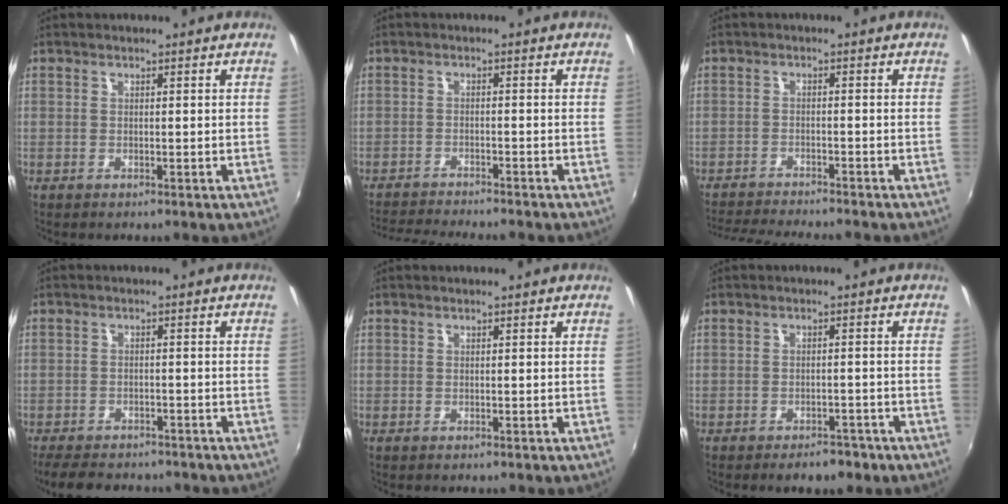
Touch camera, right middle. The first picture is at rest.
{"total": 8.6, "force": [-8.0, 0.1, 3.1], "torque": [-0.077, -0.017, -0.127]}
{"total": 9.9, "force": [-9.1, 0.3, 3.7], "torque": [-0.091, -0.017, -0.145]}
{"total": 9.1, "force": [-7.7, 3.4, 3.6], "torque": [-0.087, -0.012, -0.118]}
{"total": 0.0}
{"total": 5.0, "force": [-3.8, 2.3, 2.3], "torque": [-0.045, 0.002, -0.041]}